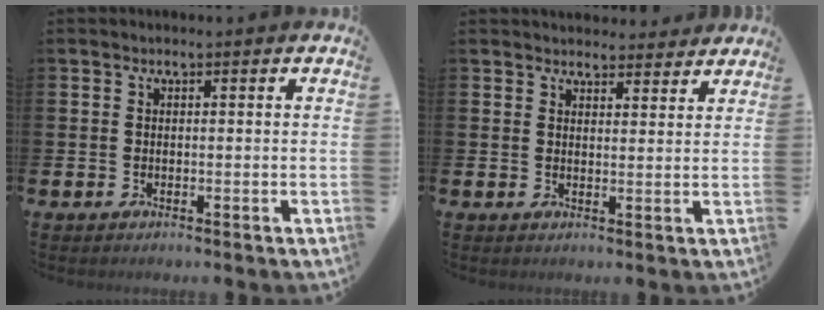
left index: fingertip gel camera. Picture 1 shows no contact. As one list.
[{"total": 3.4, "force": [3.3, 0.9, -0.1], "torque": [0.008, -0.018, 0.058]}]